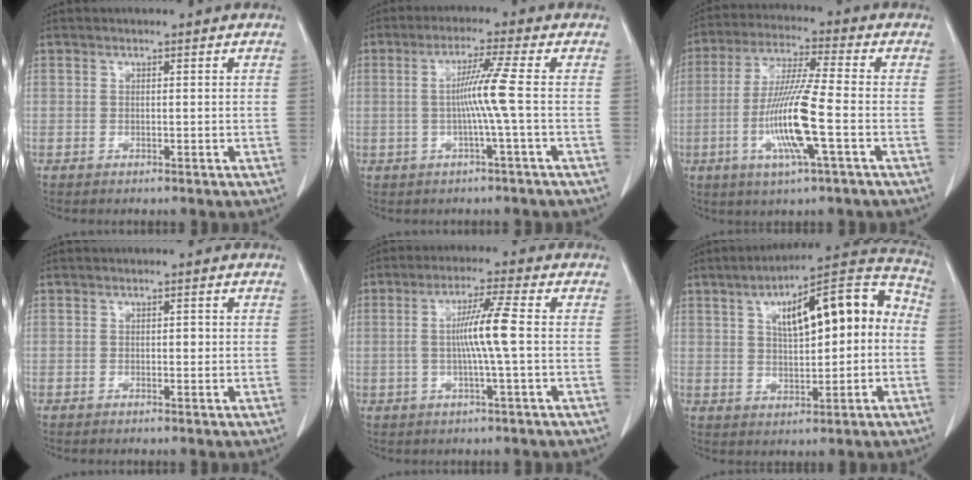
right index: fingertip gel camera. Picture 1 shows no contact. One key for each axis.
{"total": 5.9, "fx": -0.4, "fy": -1.8, "fz": 5.6, "tx": -0.104, "ty": 0.006, "tz": -0.002}
{"total": 12.3, "fx": -3.2, "fy": 0.0, "fz": 11.9, "tx": -0.239, "ty": -0.010, "tz": -0.065}
{"total": 0.8, "fx": 0.0, "fy": 0.4, "fz": 0.6, "tx": -0.005, "ty": 0.003, "tz": 0.000}
{"total": 6.8, "fx": -0.1, "fy": -0.8, "fz": 6.8, "tx": -0.130, "ty": 0.008, "tz": -0.001}
{"total": 15.5, "fx": 2.1, "fy": 5.0, "fz": 14.5, "tx": -0.205, "ty": 0.048, "tz": 0.032}